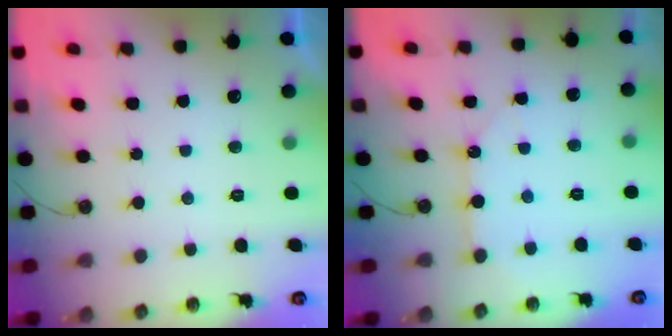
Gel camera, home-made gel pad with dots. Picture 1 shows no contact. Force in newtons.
{"total": 7.0, "press": 7.0, "slide": 0.2}